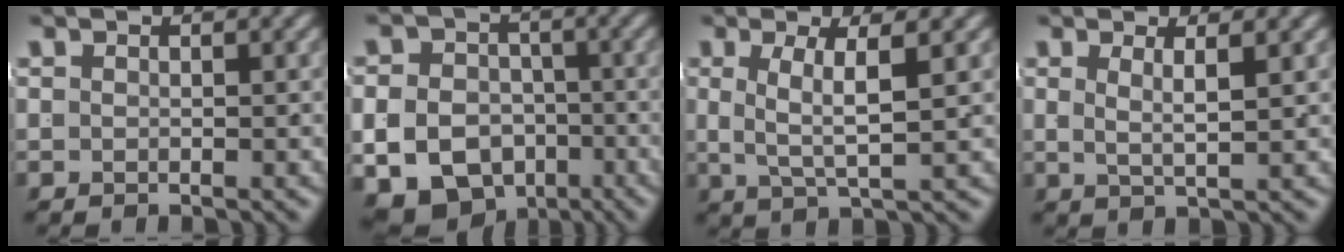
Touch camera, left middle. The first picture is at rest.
{"total": 15.0, "force": [-6.0, 12.9, 4.8], "torque": [-0.104, -0.062, -0.098]}
{"total": 3.3, "force": [0.3, 0.2, 3.3], "torque": [-0.057, -0.010, 0.012]}
{"total": 2.2, "force": [0.8, -0.5, 2.0], "torque": [-0.030, -0.007, 0.021]}